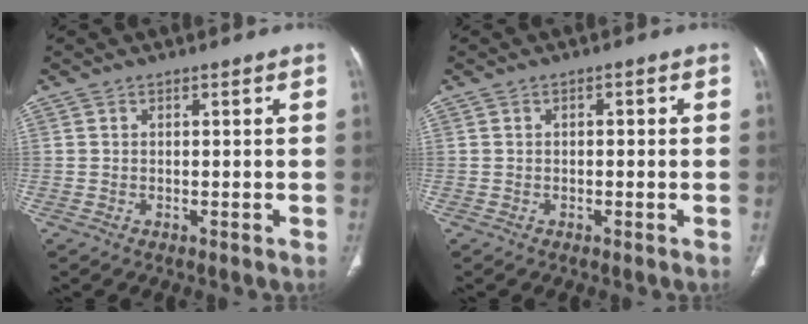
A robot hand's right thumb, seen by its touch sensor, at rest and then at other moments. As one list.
[{"total": 0.9, "force": [0.1, 0.5, 0.8], "torque": [-0.009, 0.003, -0.002]}]